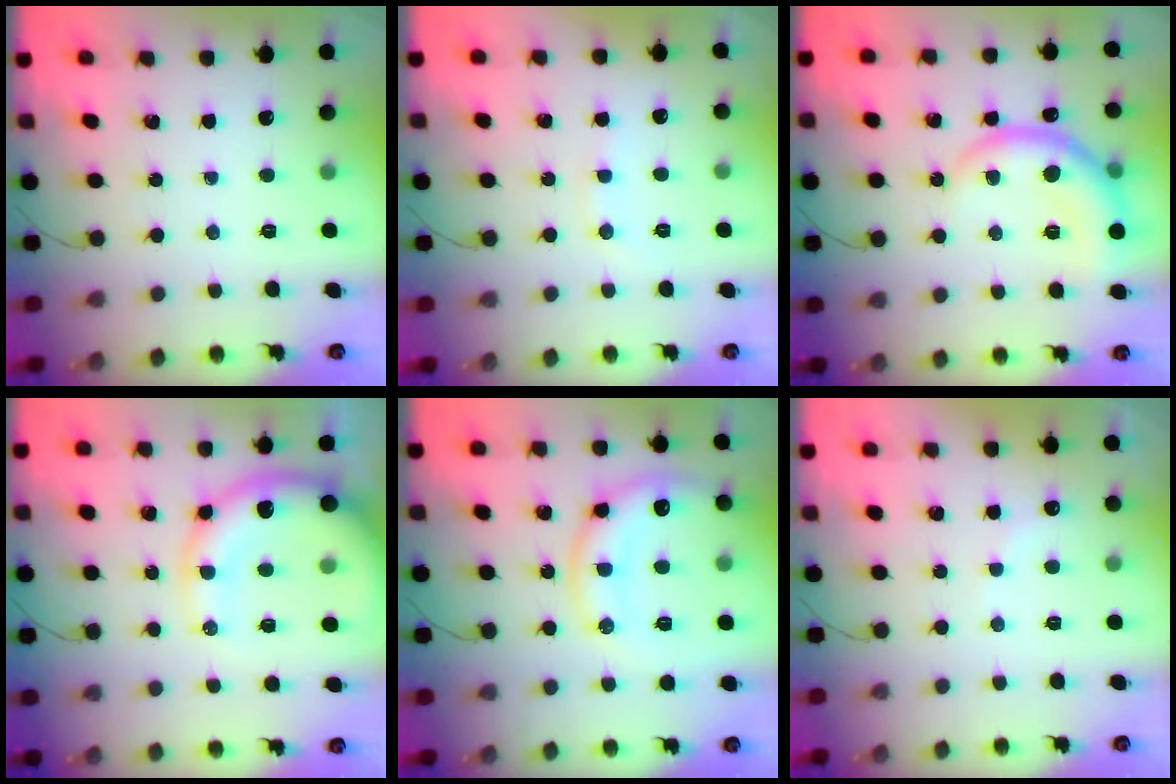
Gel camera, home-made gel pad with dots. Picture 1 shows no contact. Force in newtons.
{"total": 6.2, "press": 6.1, "slide": 1.3}
{"total": 12.2, "press": 12.2, "slide": 0.5}
{"total": 16.3, "press": 15.9, "slide": 3.5}
{"total": 16.3, "press": 16.2, "slide": 1.7}
{"total": 6.1, "press": 6.0, "slide": 1.4}